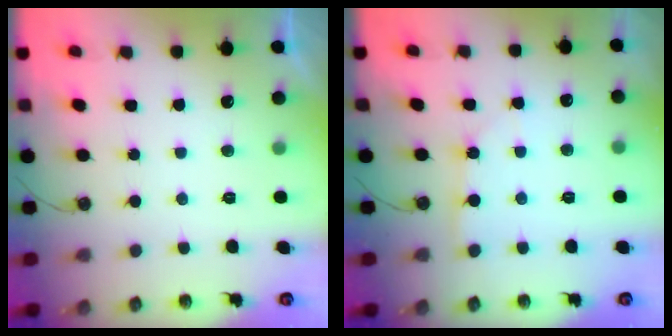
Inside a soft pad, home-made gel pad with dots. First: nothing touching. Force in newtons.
{"total": 2.5, "press": 2.5, "slide": 0.3}